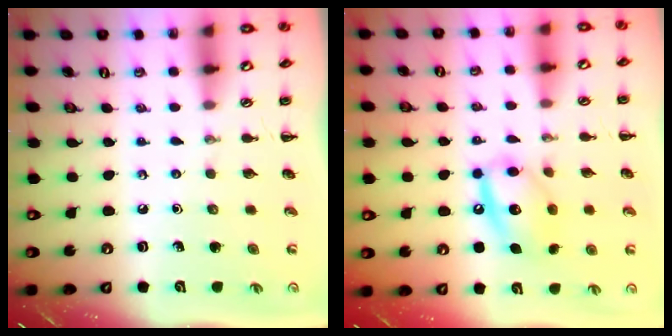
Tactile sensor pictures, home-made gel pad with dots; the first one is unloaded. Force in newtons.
{"total": 13.5, "press": 13.4, "slide": 2.0}